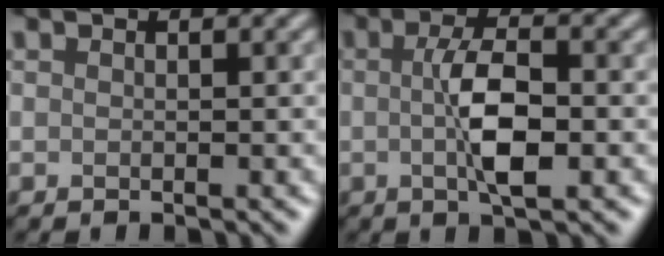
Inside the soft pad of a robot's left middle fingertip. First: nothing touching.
{"total": 4.5, "force": [-0.2, 1.3, 4.3], "torque": [-0.083, 0.000, -0.005]}